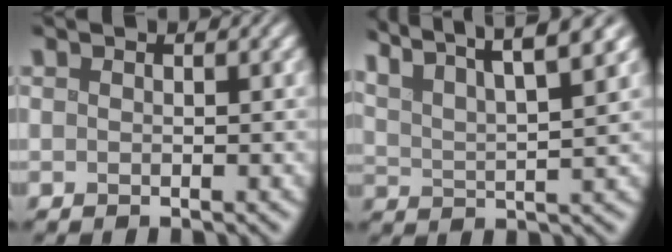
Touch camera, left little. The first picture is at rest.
{"total": 9.9, "force": [7.4, 2.5, 6.0], "torque": [-0.122, 0.029, 0.091]}